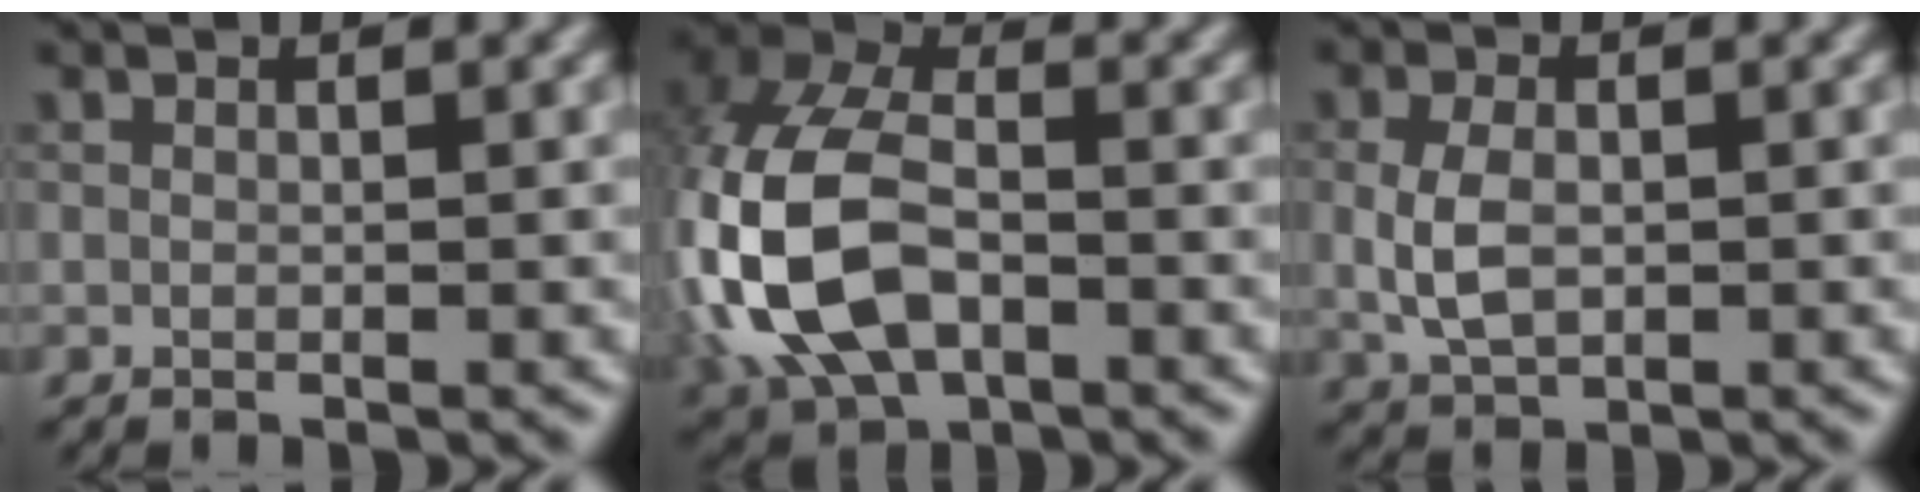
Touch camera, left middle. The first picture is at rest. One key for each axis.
{"total": 10.5, "fx": -2.6, "fy": 6.7, "fz": 7.6, "tx": -0.184, "ty": 0.000, "tz": -0.063}
{"total": 3.2, "fx": 0.0, "fy": 2.1, "fz": 2.5, "tx": -0.059, "ty": 0.000, "tz": 0.001}